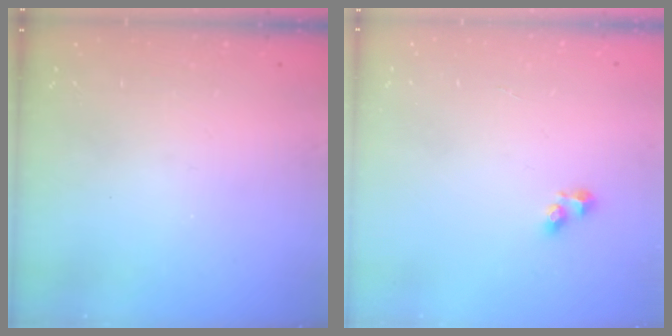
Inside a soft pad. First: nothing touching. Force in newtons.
{"total": 2.6, "press": 2.6, "slide": 0.2}